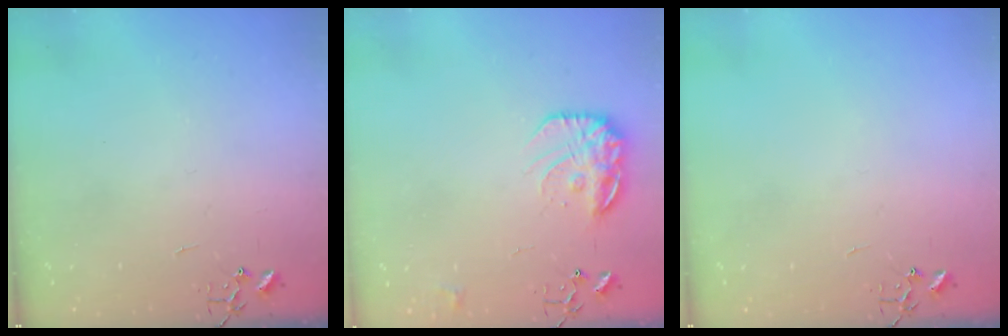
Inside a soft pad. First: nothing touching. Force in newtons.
{"total": 14.8, "press": 14.8, "slide": 0.8}
{"total": 0.0}